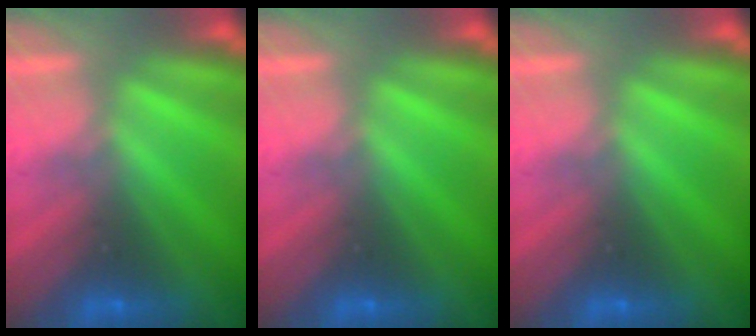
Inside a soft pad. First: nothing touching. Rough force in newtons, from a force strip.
{"total": 0.0}
{"total": 0.0}